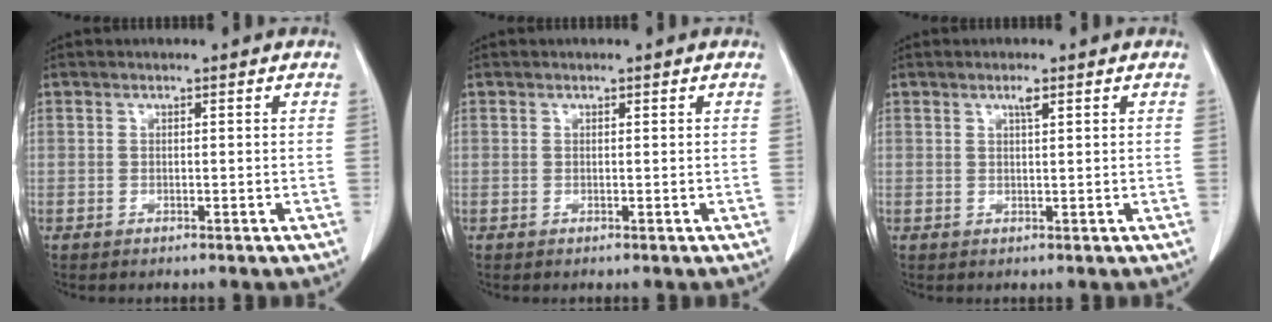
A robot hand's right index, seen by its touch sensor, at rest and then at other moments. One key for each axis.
{"total": 0.0}
{"total": 1.7, "fx": 1.0, "fy": 0.4, "fz": 1.3, "tx": -0.027, "ty": 0.001, "tz": 0.019}